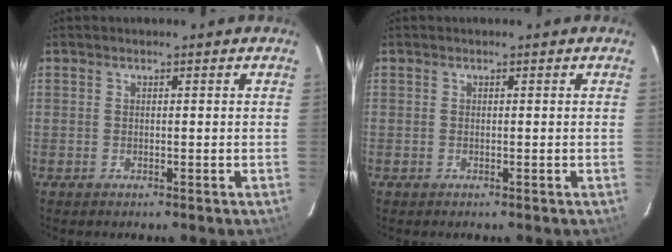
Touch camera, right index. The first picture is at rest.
{"total": 0.0}